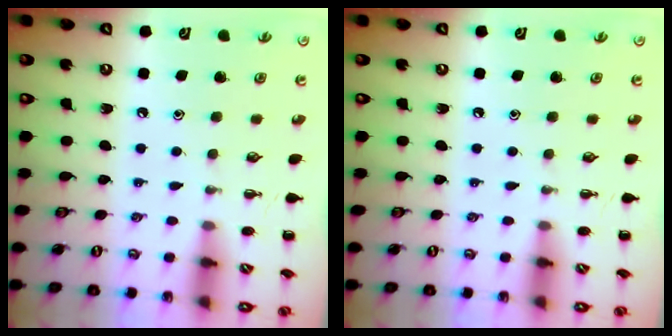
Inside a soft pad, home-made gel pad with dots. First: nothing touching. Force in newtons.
{"total": 0.0}